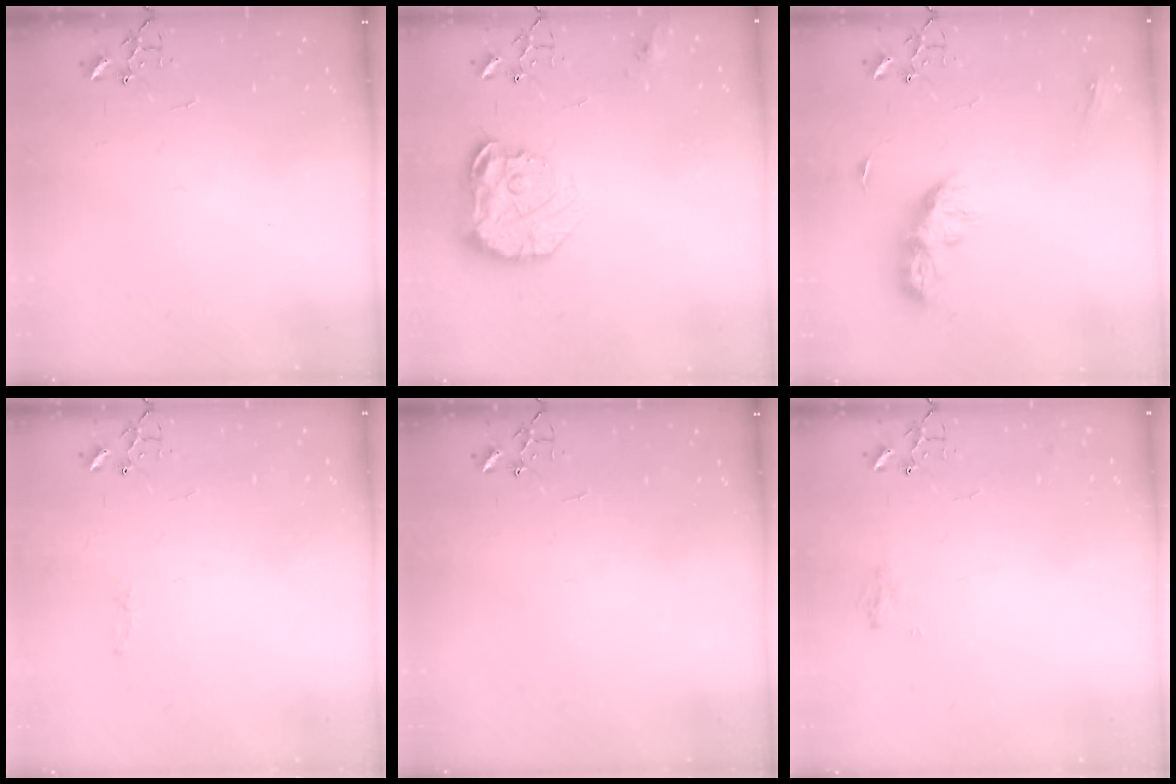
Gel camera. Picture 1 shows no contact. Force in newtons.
{"total": 17.2, "press": 17.1, "slide": 1.7}
{"total": 8.7, "press": 8.7, "slide": 0.4}
{"total": 2.8, "press": 2.8, "slide": 0.4}
{"total": 0.0}
{"total": 5.8, "press": 5.7, "slide": 0.7}